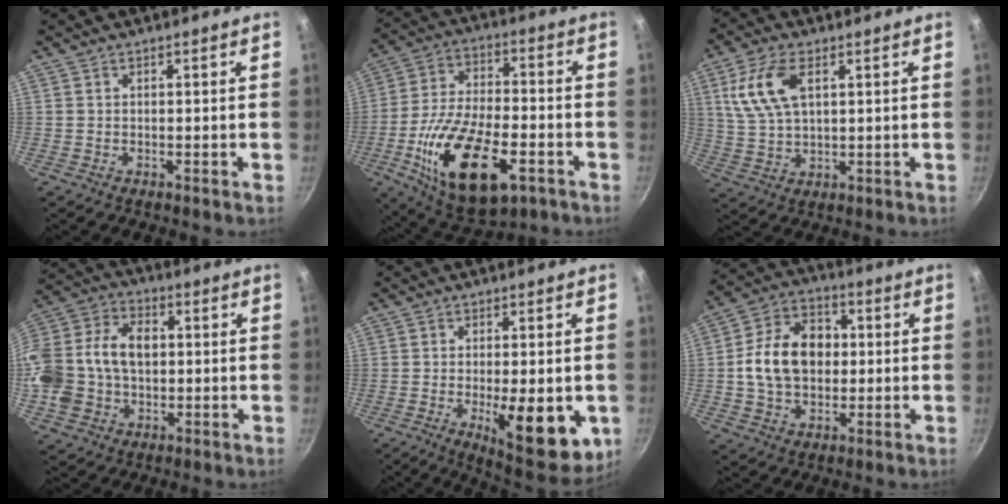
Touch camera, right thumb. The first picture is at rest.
{"total": 21.6, "force": [-7.8, 10.3, 17.3], "torque": [-0.303, 0.016, -0.132]}
{"total": 10.6, "force": [3.5, 5.6, 8.2], "torque": [-0.163, -0.002, 0.073]}
{"total": 18.2, "force": [0.1, 13.4, 12.2], "torque": [-0.237, 0.042, -0.005]}
{"total": 14.6, "force": [-3.5, 5.2, 13.2], "torque": [-0.150, -0.004, -0.038]}
{"total": 14.3, "force": [0.4, 10.5, 9.7], "torque": [-0.135, 0.024, -0.004]}